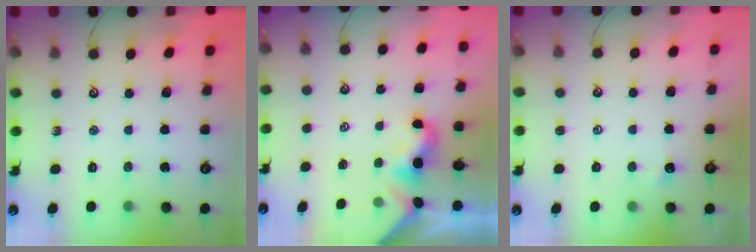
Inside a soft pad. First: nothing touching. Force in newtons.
{"total": 2.1, "press": 2.0, "slide": 0.5}
{"total": 0.0}